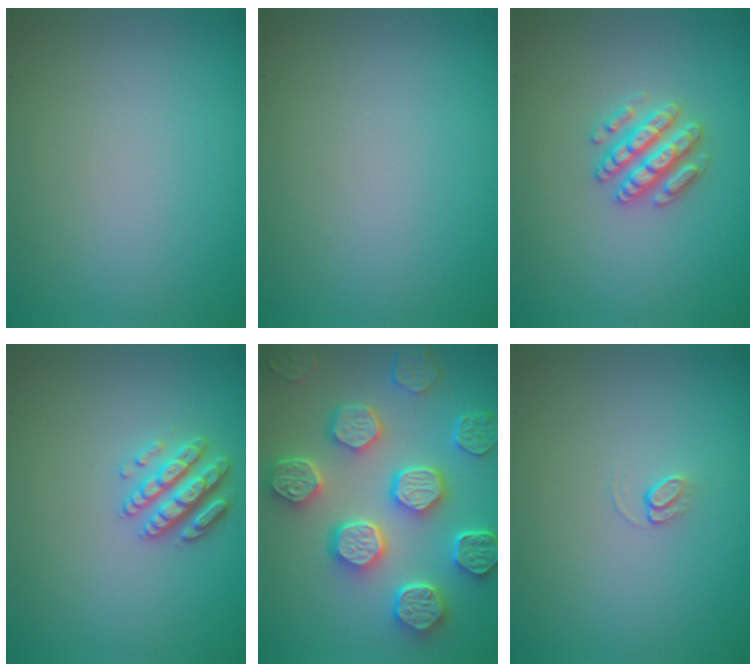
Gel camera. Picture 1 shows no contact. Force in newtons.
{"total": 0.0}
{"total": 3.0, "press": 2.9, "slide": 0.6}
{"total": 2.8, "press": 2.7, "slide": 0.8}
{"total": 8.1, "press": 6.5, "slide": 4.8}
{"total": 0.8, "press": 0.5, "slide": 0.7}